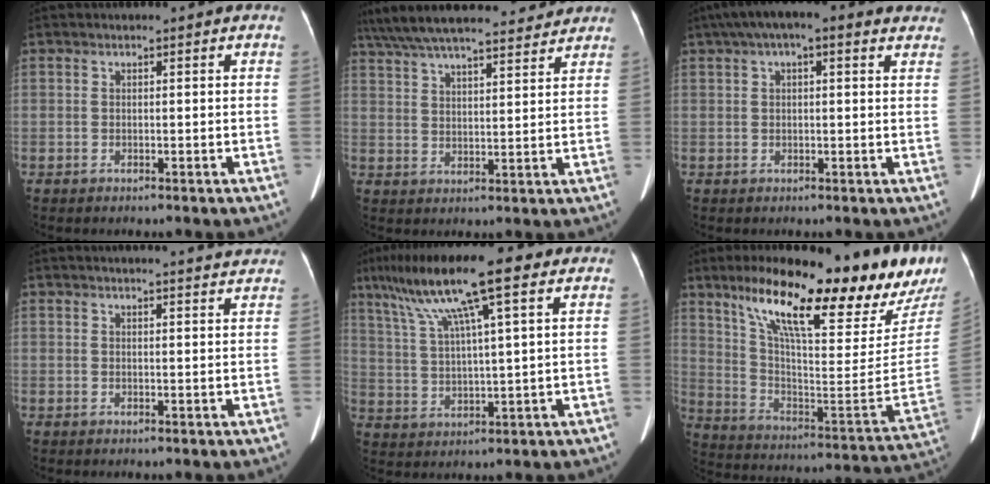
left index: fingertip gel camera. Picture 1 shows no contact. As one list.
[{"total": 22.7, "force": [20.1, 4.3, 9.6], "torque": [-0.187, 0.041, 0.292]}, {"total": 10.7, "force": [7.2, 3.3, 7.2], "torque": [-0.113, 0.052, 0.100]}, {"total": 11.7, "force": [11.1, 0.8, 3.7], "torque": [-0.037, 0.005, 0.117]}, {"total": 15.0, "force": [8.9, 0.8, 12.0], "torque": [-0.218, 0.031, 0.152]}, {"total": 28.0, "force": [20.9, 3.3, 18.4], "torque": [-0.302, -0.049, 0.305]}]